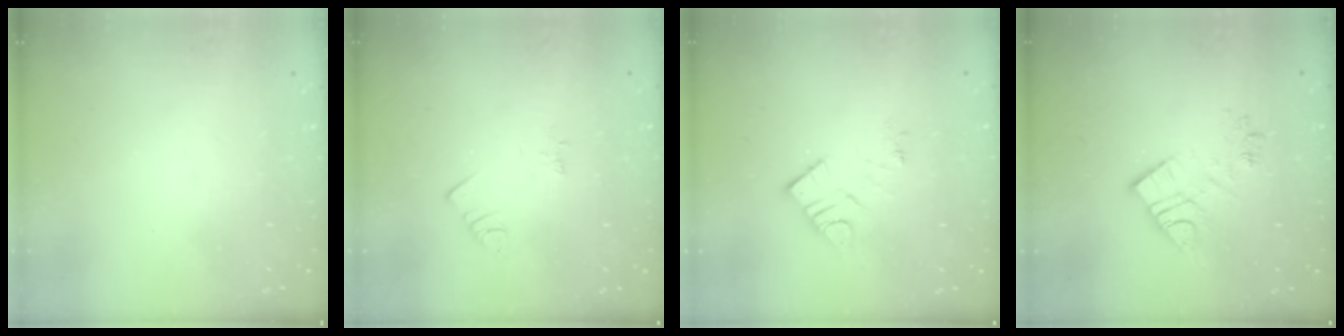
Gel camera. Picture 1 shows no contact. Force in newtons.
{"total": 2.2, "press": 2.2, "slide": 0.6}
{"total": 8.8, "press": 8.8, "slide": 0.2}
{"total": 10.7, "press": 10.6, "slide": 0.7}